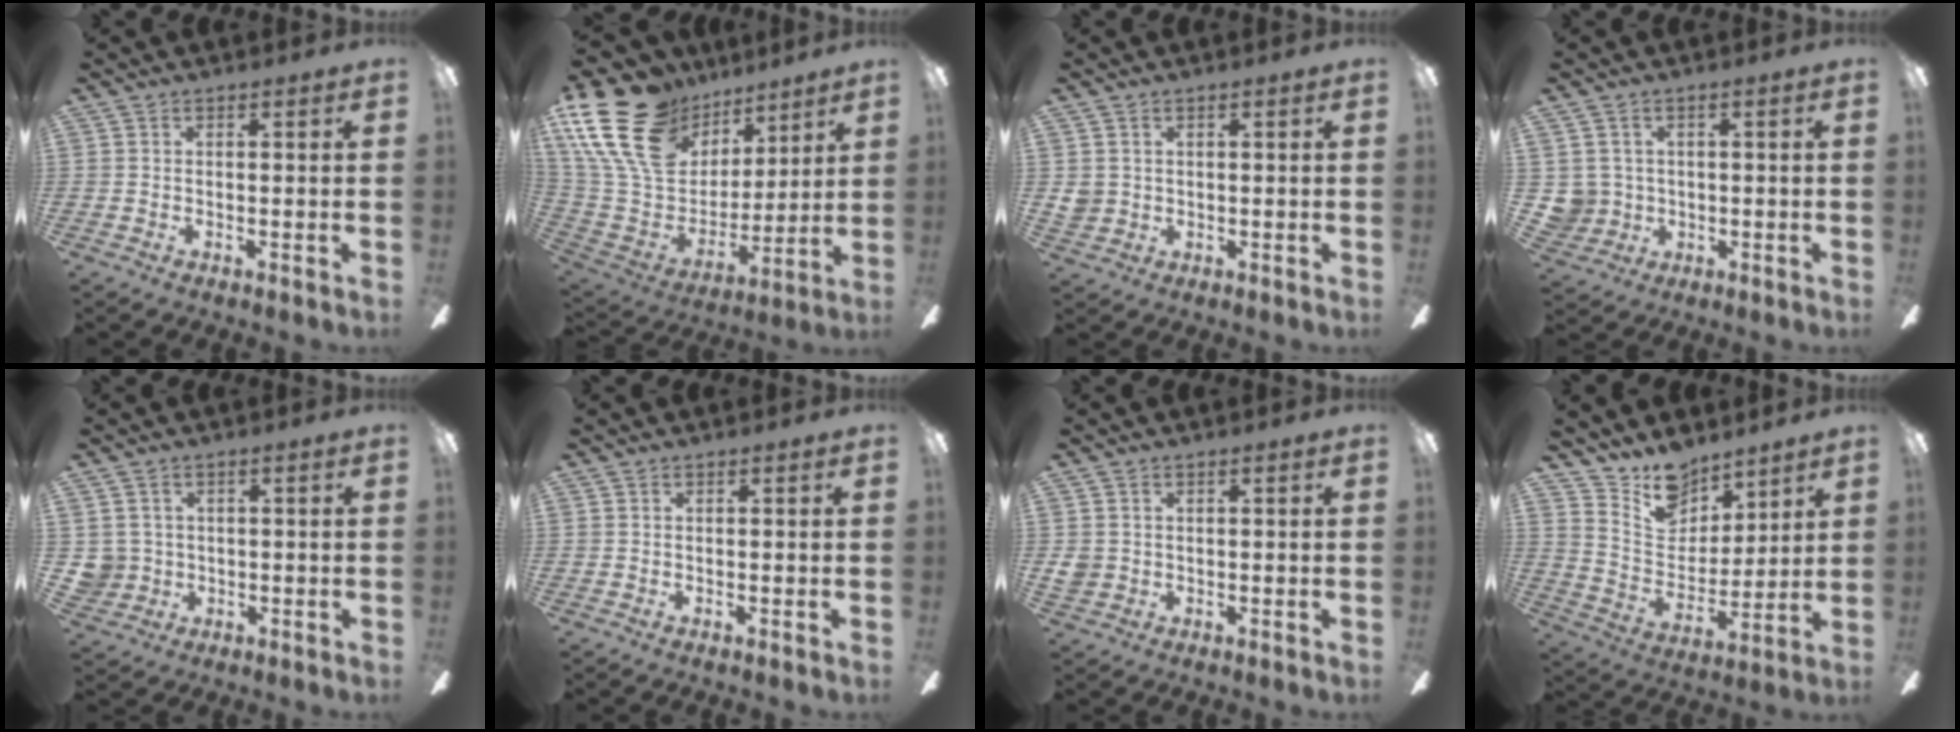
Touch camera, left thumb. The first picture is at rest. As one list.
[{"total": 24.8, "force": [13.3, 16.3, 13.1], "torque": [-0.276, -0.067, 0.262]}, {"total": 3.0, "force": [1.1, 2.8, 0.3], "torque": [-0.013, 0.007, 0.023]}, {"total": 4.6, "force": [0.9, 4.5, 0.4], "torque": [-0.023, 0.003, 0.019]}, {"total": 4.2, "force": [0.6, 4.1, 0.2], "torque": [-0.026, 0.010, 0.014]}, {"total": 0.0}, {"total": 2.6, "force": [0.5, 2.5, 0.6], "torque": [-0.013, 0.005, 0.011]}, {"total": 13.2, "force": [10.9, 6.9, 3.1], "torque": [-0.070, -0.075, 0.212]}]